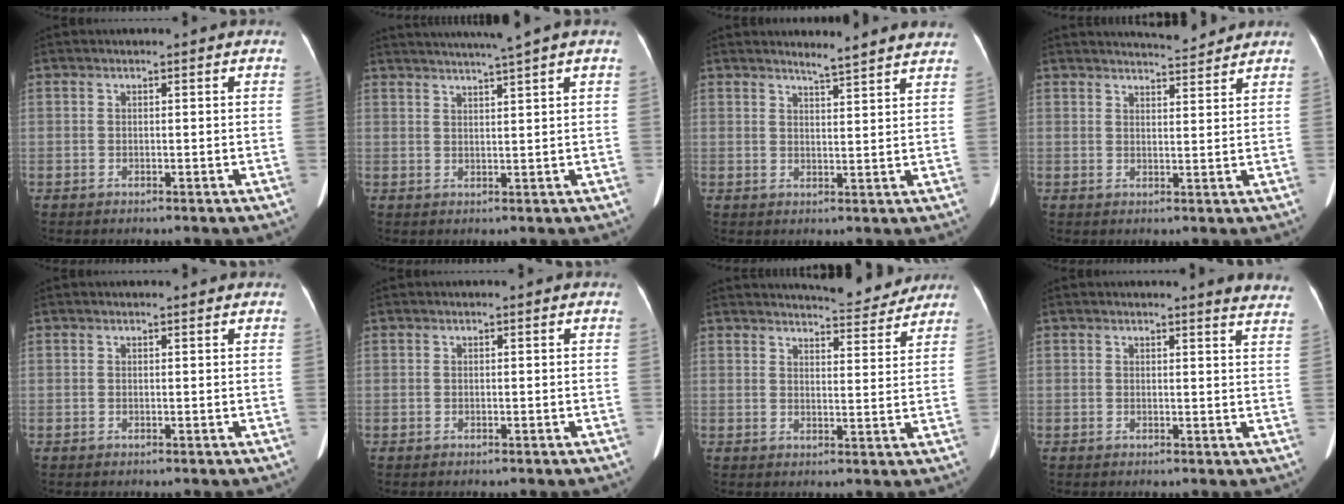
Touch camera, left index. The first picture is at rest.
{"total": 7.3, "force": [6.0, -1.6, 3.8], "torque": [-0.056, 0.013, 0.084]}
{"total": 6.4, "force": [6.0, -0.2, 2.0], "torque": [-0.036, -0.001, 0.065]}
{"total": 5.7, "force": [5.5, 0.3, 1.2], "torque": [-0.024, 0.006, 0.073]}
{"total": 1.0, "force": [0.9, 0.1, 0.3], "torque": [-0.010, 0.006, 0.012]}
{"total": 0.0}
{"total": 8.9, "force": [8.7, 1.1, 1.8], "torque": [-0.024, -0.006, 0.104]}
{"total": 6.5, "force": [6.4, 0.1, 1.5], "torque": [-0.005, -0.032, 0.041]}